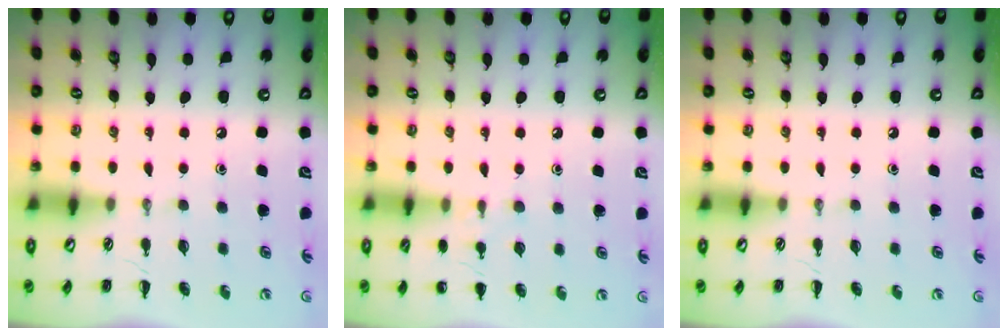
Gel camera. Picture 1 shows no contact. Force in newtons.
{"total": 6.6, "press": 6.4, "slide": 1.5}
{"total": 0.0}